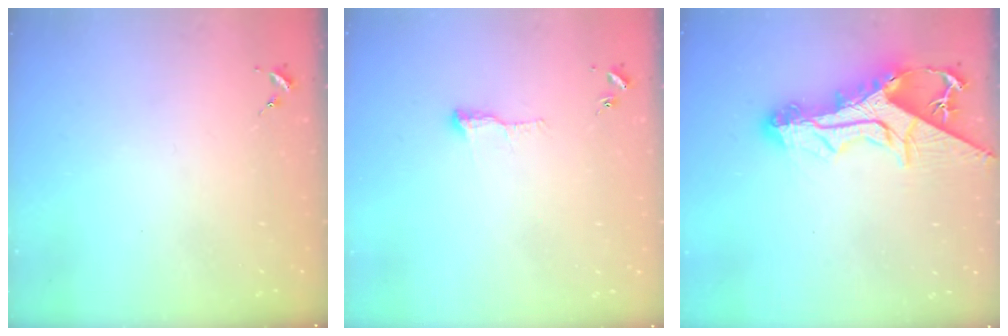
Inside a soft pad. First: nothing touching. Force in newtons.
{"total": 6.8, "press": 6.7, "slide": 0.7}
{"total": 19.0, "press": 18.9, "slide": 1.7}